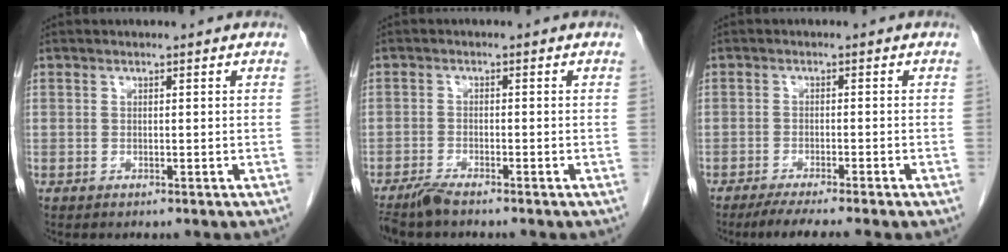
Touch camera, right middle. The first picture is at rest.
{"total": 3.2, "force": [-2.7, 0.2, 1.5], "torque": [-0.034, -0.009, -0.053]}
{"total": 6.0, "force": [-4.7, -0.6, 3.7], "torque": [-0.047, -0.013, -0.076]}